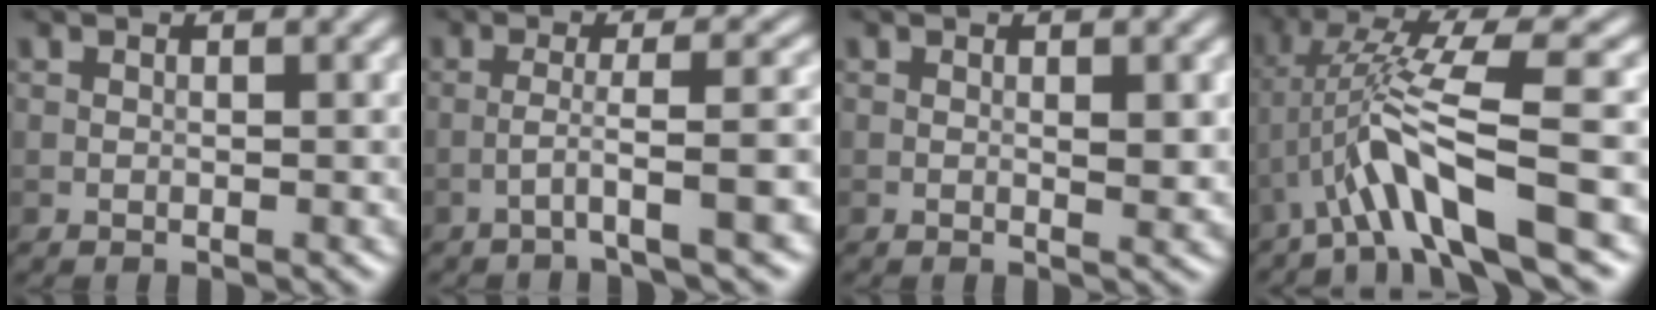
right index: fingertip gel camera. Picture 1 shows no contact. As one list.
[{"total": 4.1, "force": [-1.8, 0.2, 3.7], "torque": [-0.053, 0.015, -0.048]}, {"total": 1.6, "force": [0.2, 0.3, 1.6], "torque": [-0.023, -0.003, 0.002]}, {"total": 7.8, "force": [-2.6, 1.0, 7.3], "torque": [-0.138, 0.020, -0.047]}]